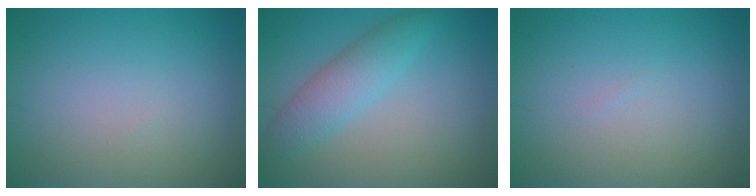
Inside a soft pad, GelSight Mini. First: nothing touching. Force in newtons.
{"total": 3.7, "press": 3.7, "slide": 0.2}
{"total": 0.0}